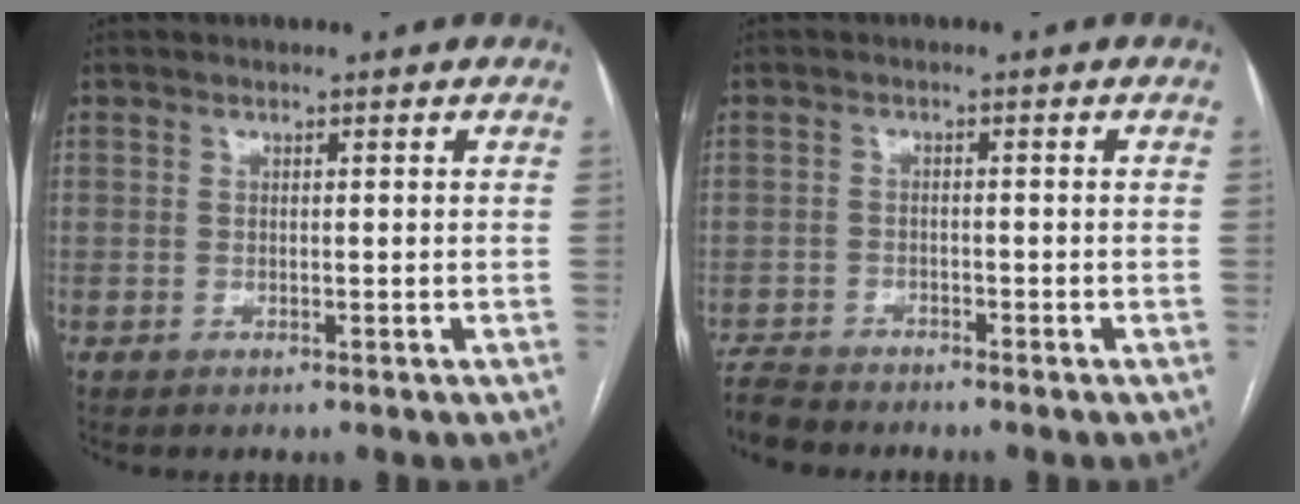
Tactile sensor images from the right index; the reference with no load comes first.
{"total": 4.1, "force": [-4.0, 0.8, 0.4], "torque": [-0.005, -0.014, -0.076]}